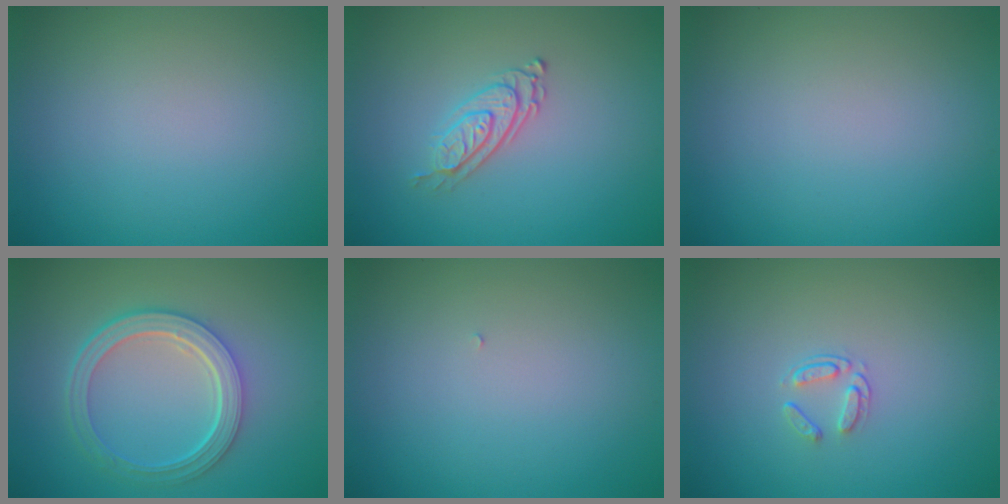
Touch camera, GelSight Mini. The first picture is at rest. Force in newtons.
{"total": 2.7, "press": 2.0, "slide": 1.8}
{"total": 0.0}
{"total": 5.0, "press": 3.7, "slide": 3.3}
{"total": 0.0}
{"total": 1.4, "press": 0.9, "slide": 1.1}